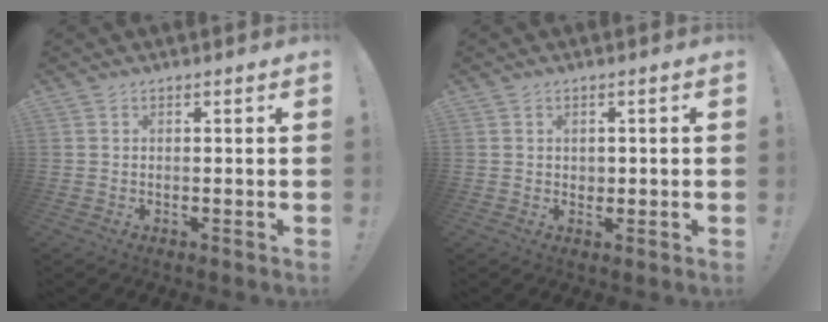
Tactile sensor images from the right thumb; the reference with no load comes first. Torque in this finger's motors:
{"motor_torque": [-0.26, -0.03, -0.17, 0.08, 0.06]}